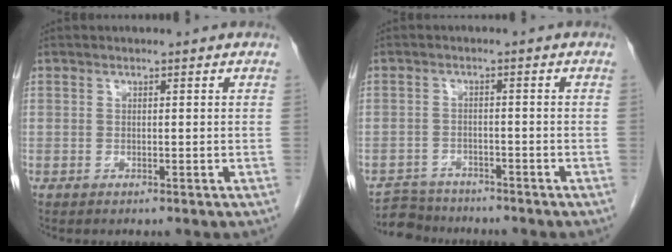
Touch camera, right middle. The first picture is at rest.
{"total": 4.8, "force": [-4.6, 1.4, -0.5], "torque": [0.013, -0.006, -0.080]}